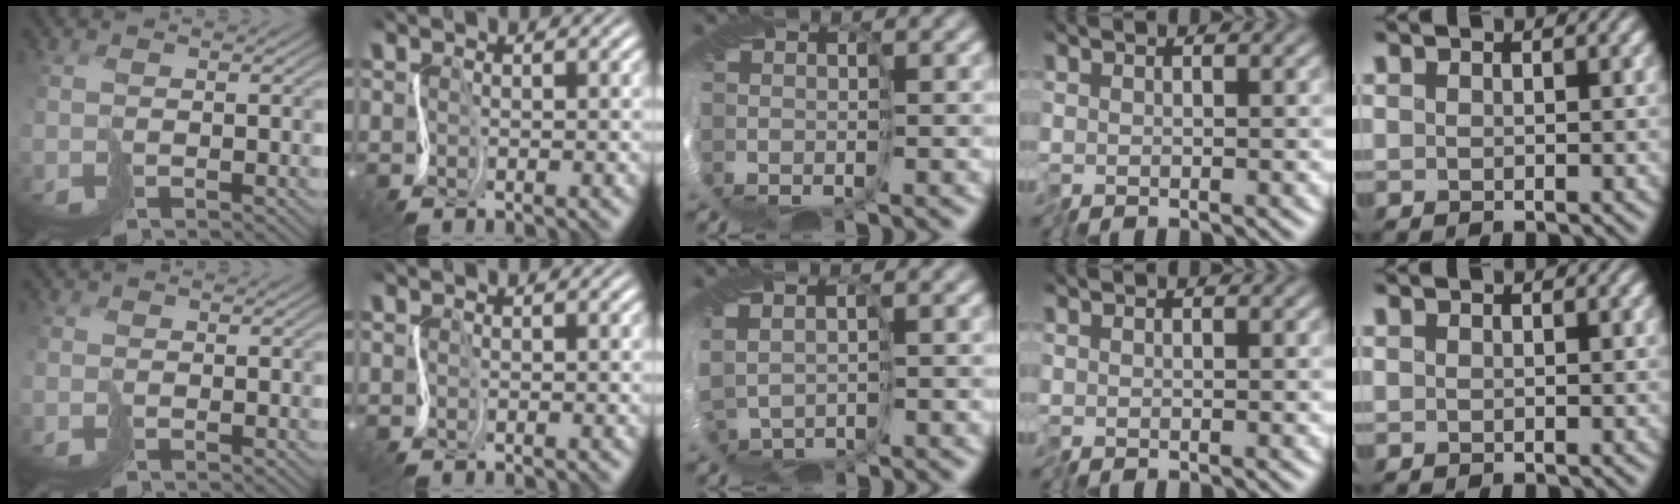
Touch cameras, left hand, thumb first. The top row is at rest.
{"thumb": {"total": 1.1, "force": [-0.3, 1.0, 0.4], "torque": [-0.012, -0.002, -0.007]}, "middle": {"total": 1.8, "force": [1.7, 0.4, 0.0], "torque": [-0.022, 0.013, 0.040]}}